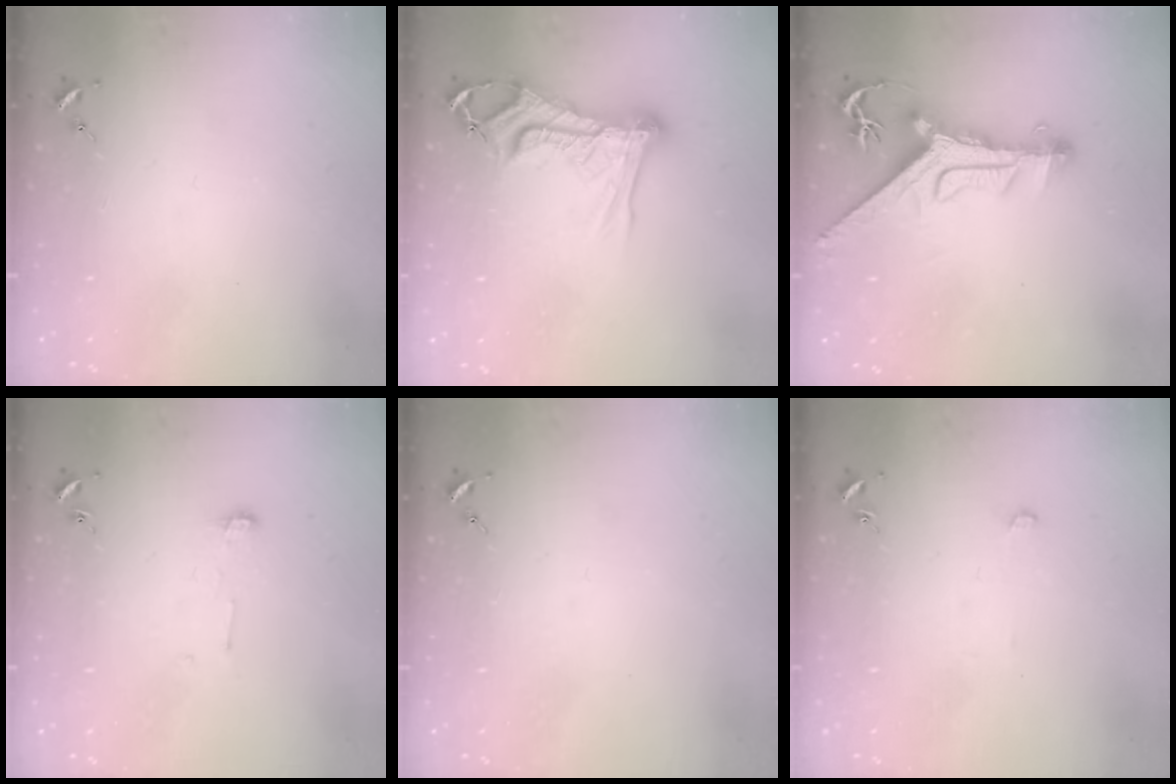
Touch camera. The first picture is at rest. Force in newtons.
{"total": 15.4, "press": 15.3, "slide": 1.4}
{"total": 11.8, "press": 11.7, "slide": 1.1}
{"total": 3.6, "press": 3.6, "slide": 0.3}
{"total": 0.0}
{"total": 2.9, "press": 2.9, "slide": 0.1}